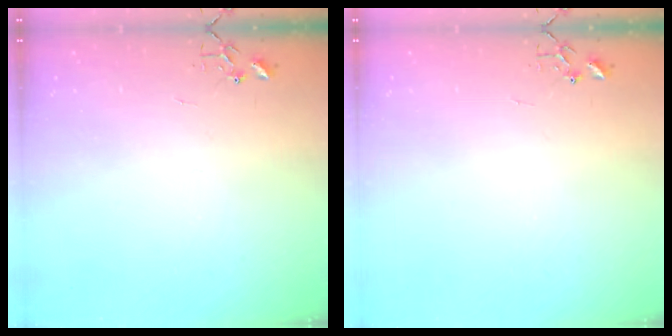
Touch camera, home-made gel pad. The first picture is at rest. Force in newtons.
{"total": 0.0}